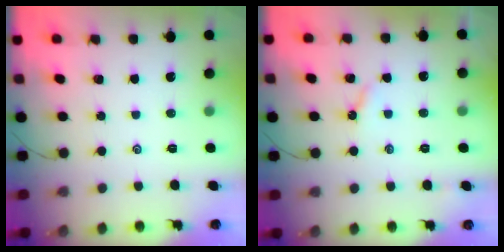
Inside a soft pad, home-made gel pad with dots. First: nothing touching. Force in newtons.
{"total": 2.9, "press": 2.8, "slide": 0.4}